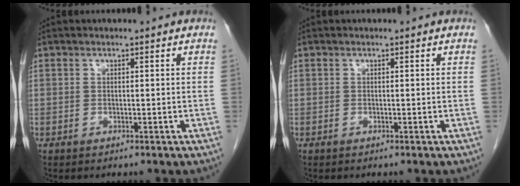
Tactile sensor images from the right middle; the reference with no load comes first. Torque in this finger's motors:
{"motor_torque": [0.26, -0.07, 0.05, 0.01]}